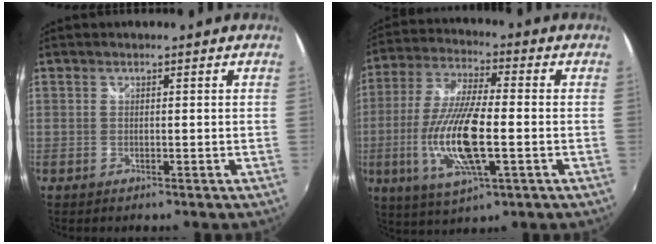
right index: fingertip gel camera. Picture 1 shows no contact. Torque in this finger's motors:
{"motor_torque": [2.14, 0.00, 1.05, 0.21]}